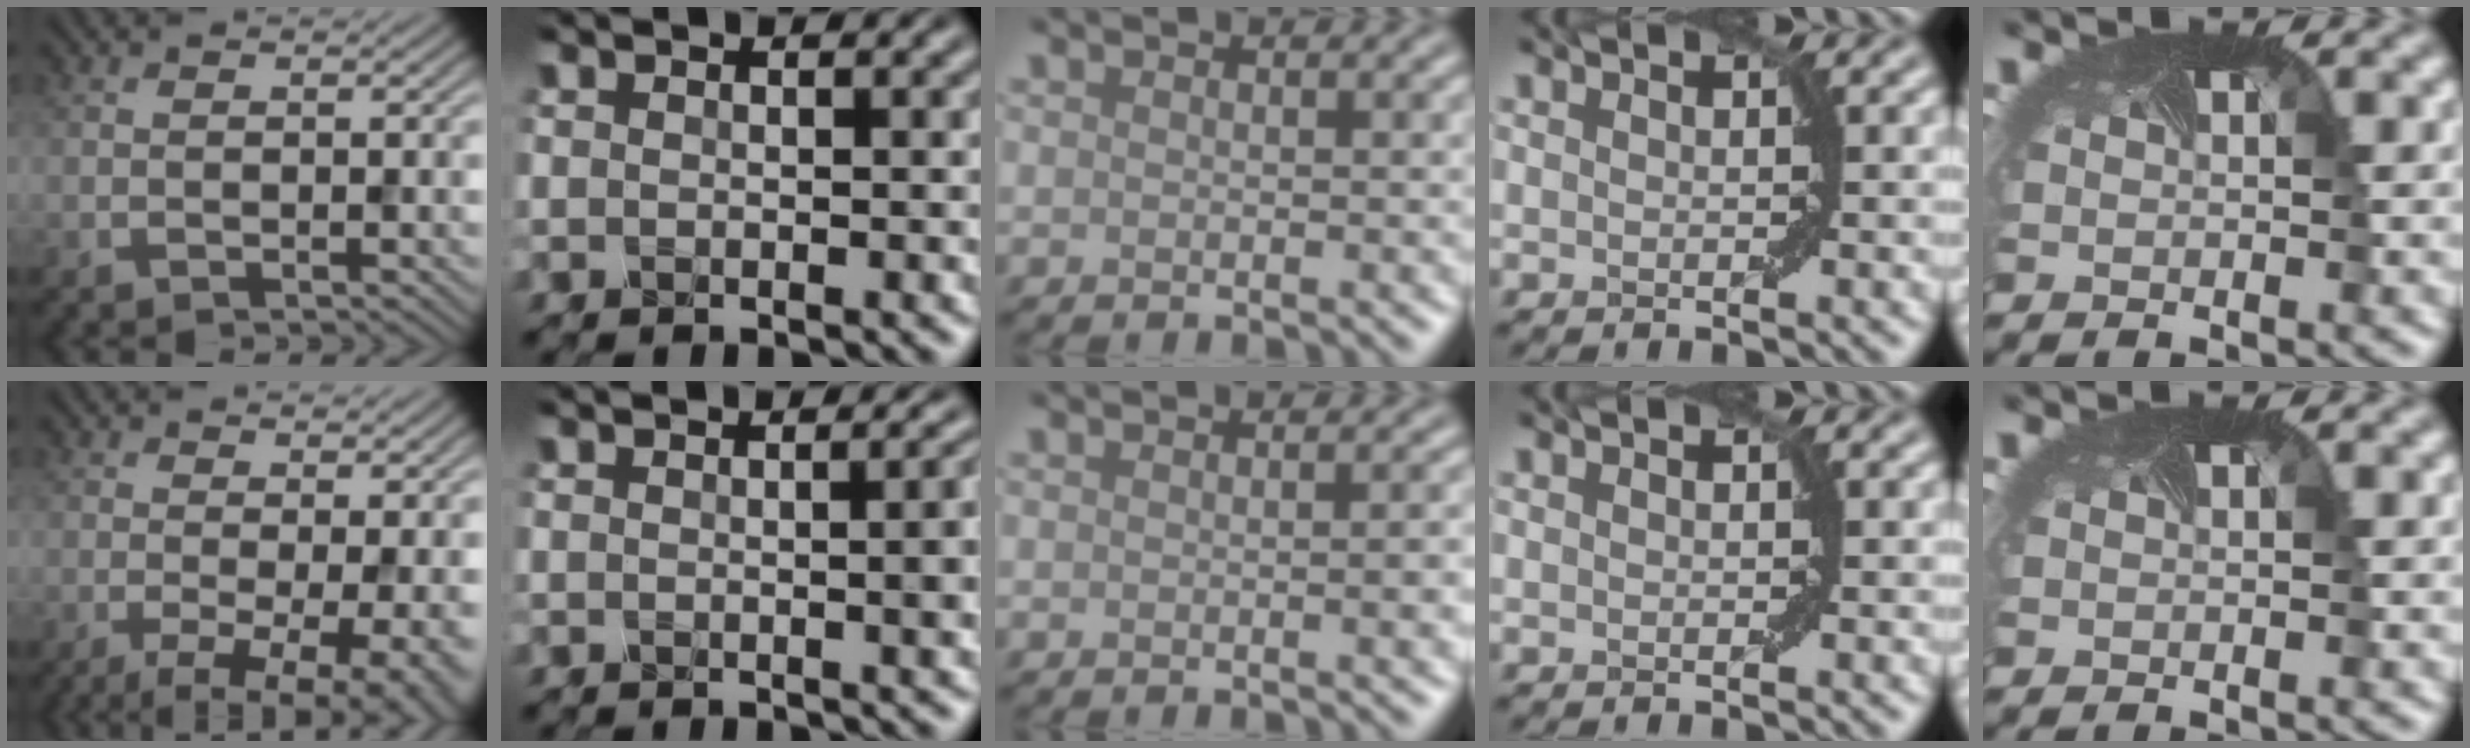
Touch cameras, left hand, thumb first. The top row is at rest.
{"thumb": {"total": 9.1, "force": [-1.9, 3.3, 8.3], "torque": [-0.125, -0.009, -0.024]}, "index": {"total": 6.2, "force": [0.9, 3.1, 5.3], "torque": [-0.023, 0.037, -0.012]}, "middle": {"total": 2.1, "force": [-0.1, 0.5, 2.0], "torque": [-0.021, 0.001, -0.003]}}